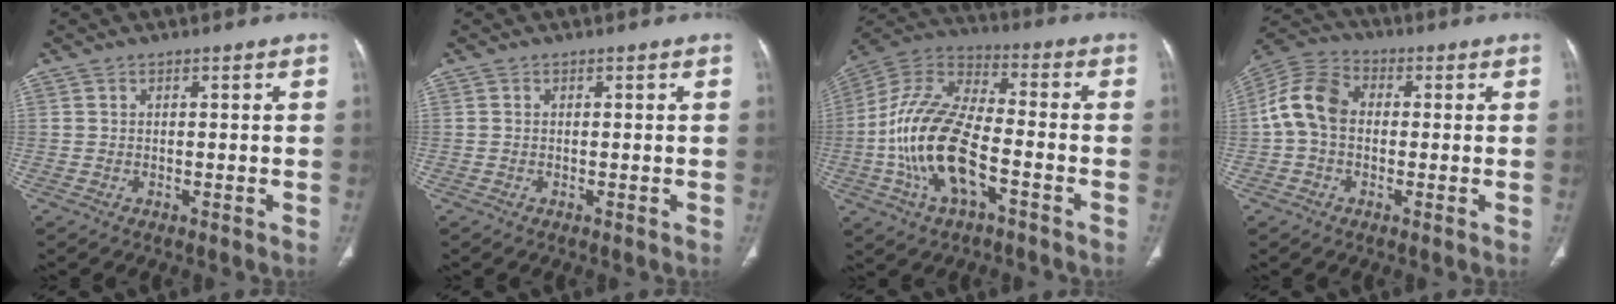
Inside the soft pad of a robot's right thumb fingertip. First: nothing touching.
{"total": 0.0}
{"total": 18.0, "force": [-5.0, 8.4, 15.2], "torque": [-0.306, 0.031, -0.096]}
{"total": 10.0, "force": [0.0, 7.3, 6.8], "torque": [-0.129, 0.030, -0.012]}